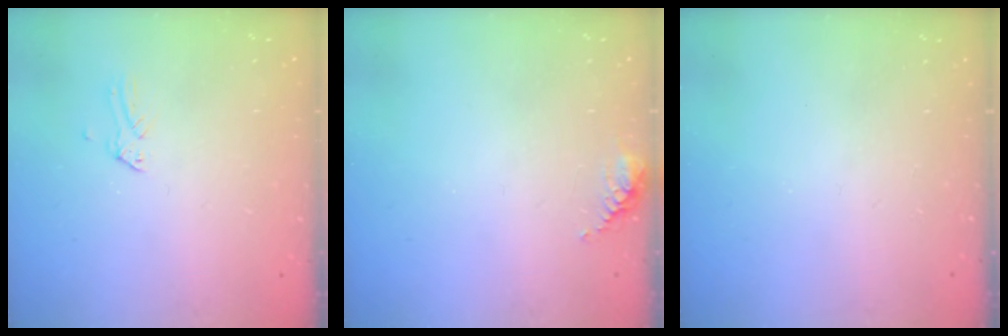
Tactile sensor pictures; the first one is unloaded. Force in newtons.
{"total": 6.3, "press": 6.3, "slide": 0.9}
{"total": 0.0}